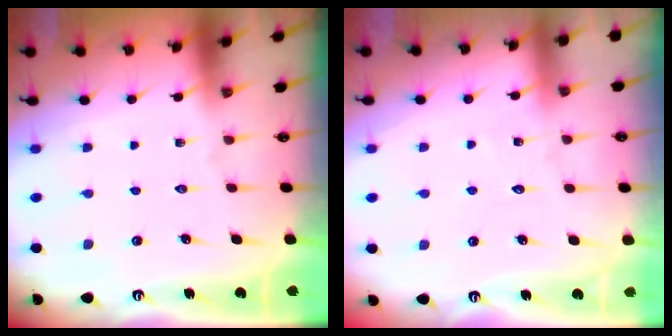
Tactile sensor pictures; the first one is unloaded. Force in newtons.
{"total": 2.8, "press": 2.8, "slide": 0.3}